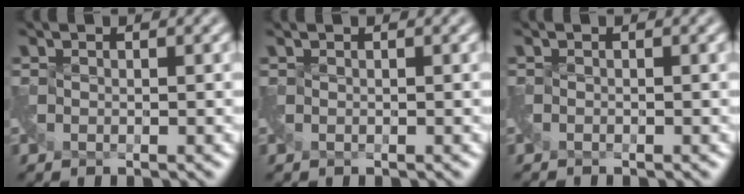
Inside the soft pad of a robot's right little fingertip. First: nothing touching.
{"total": 0.0}
{"total": 0.8, "force": [-0.7, -0.3, -0.1], "torque": [-0.003, -0.012, -0.019]}